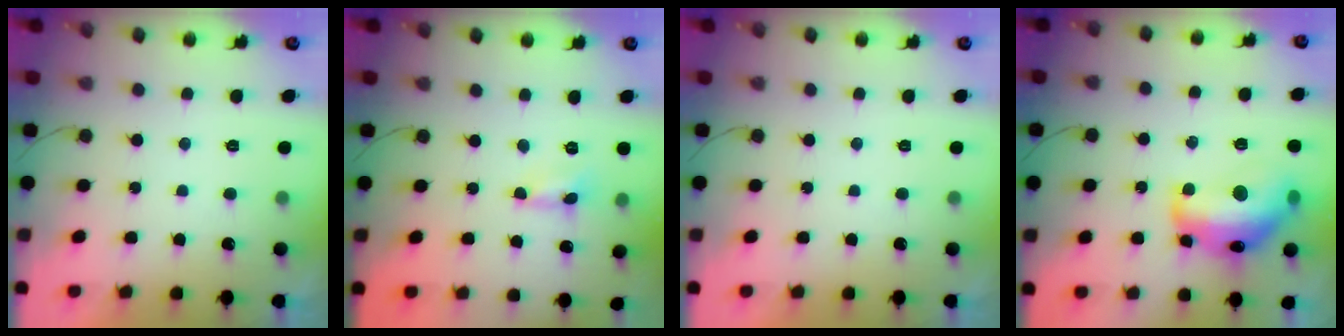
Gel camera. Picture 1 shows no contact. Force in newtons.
{"total": 0.0}
{"total": 0.0}
{"total": 18.6, "press": 18.5, "slide": 1.1}